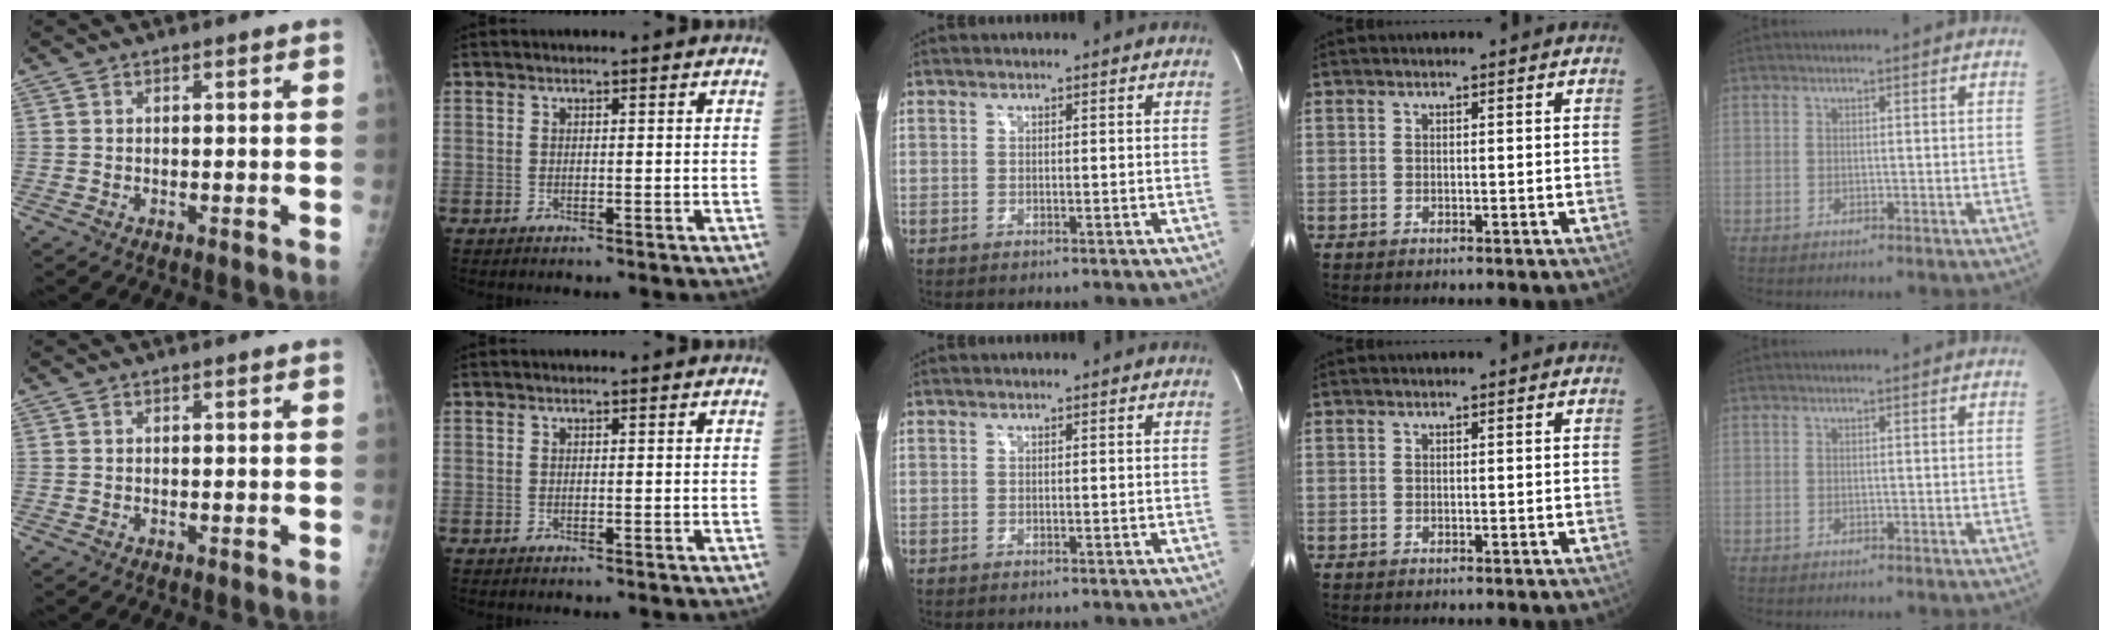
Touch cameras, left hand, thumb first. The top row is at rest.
{}